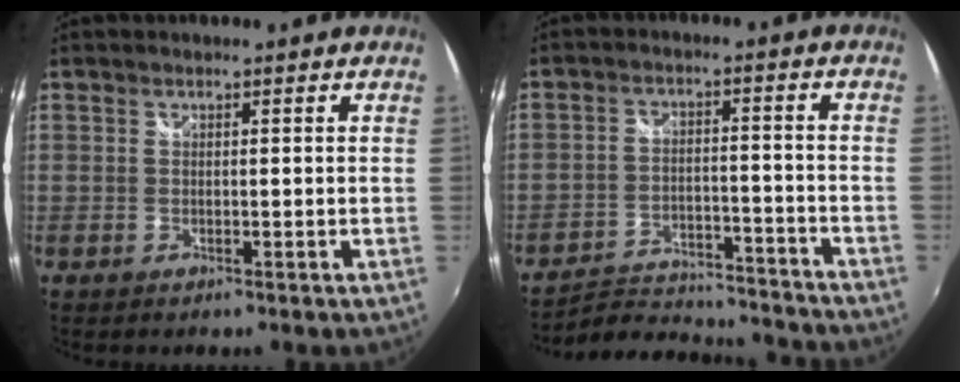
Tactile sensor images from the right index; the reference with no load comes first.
{"total": 18.6, "force": [-17.3, 3.9, 5.5], "torque": [-0.112, 0.006, -0.239]}